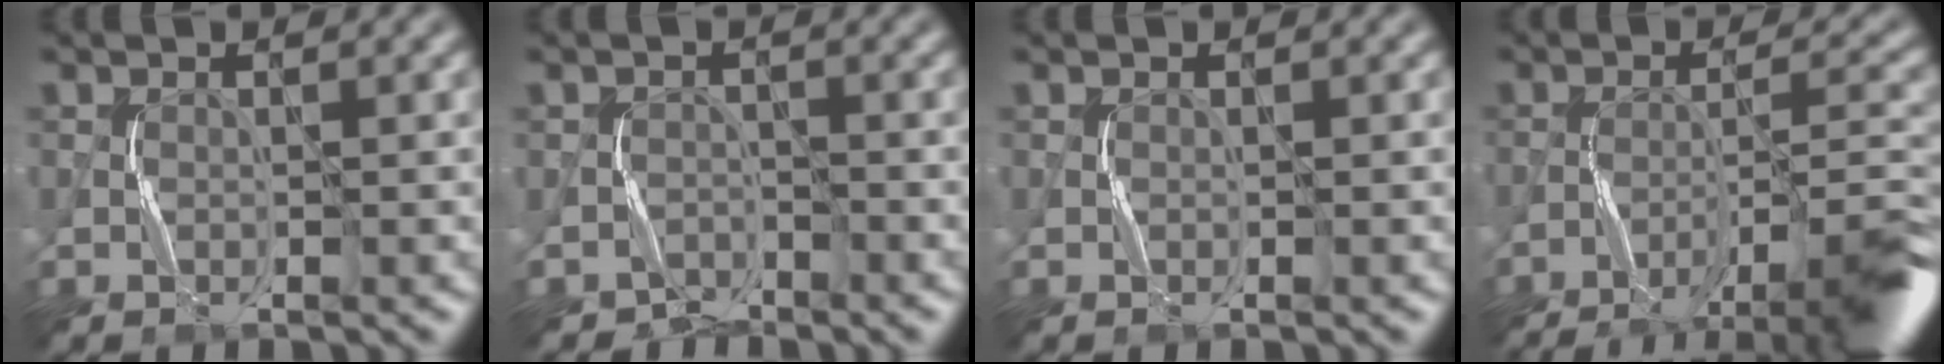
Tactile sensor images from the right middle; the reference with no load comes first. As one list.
[{"total": 1.7, "force": [-1.4, 0.6, -0.8], "torque": [0.023, 0.006, -0.030]}, {"total": 0.0}, {"total": 8.8, "force": [-6.3, 1.0, 6.0], "torque": [-0.078, 0.013, -0.103]}]